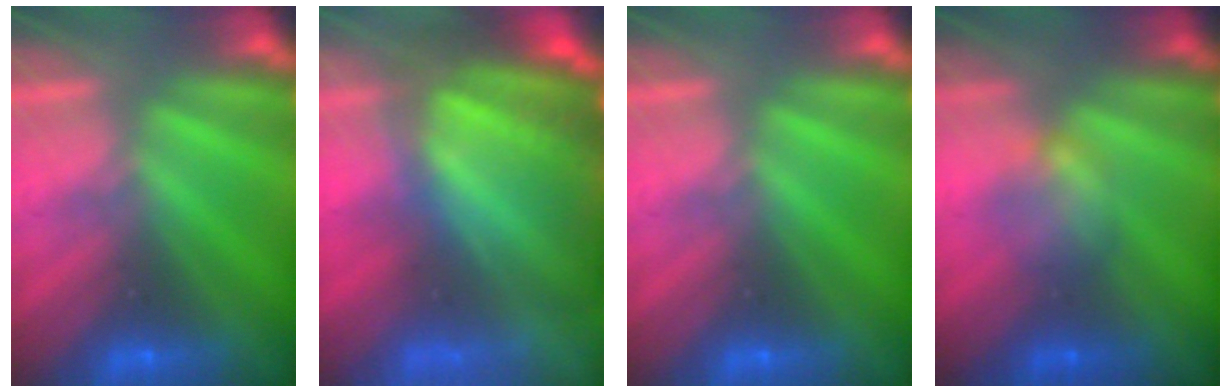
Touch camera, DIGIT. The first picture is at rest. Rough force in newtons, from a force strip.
{"total": 7.8}
{"total": 0.0}
{"total": 2.2}